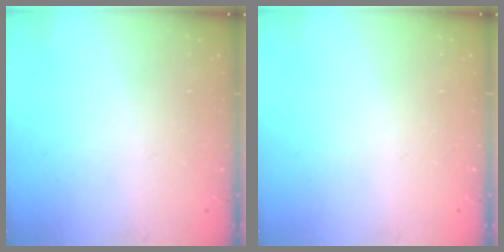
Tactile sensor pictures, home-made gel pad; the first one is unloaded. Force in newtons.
{"total": 0.0}